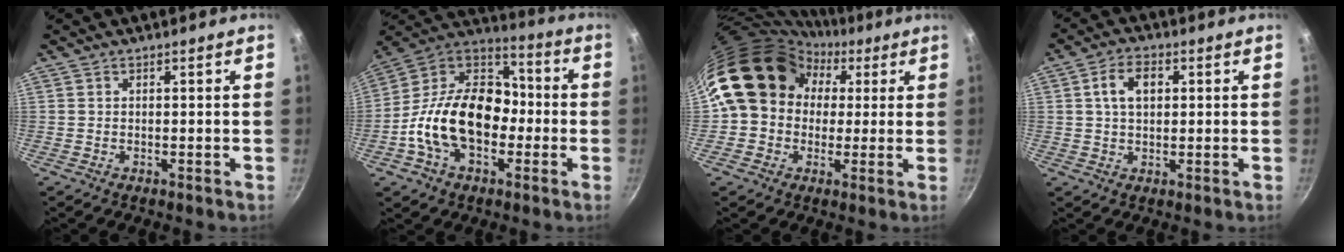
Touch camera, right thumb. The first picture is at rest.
{"total": 21.5, "force": [-4.2, 14.6, 15.2], "torque": [-0.234, 0.057, -0.090]}
{"total": 16.7, "force": [2.7, 14.2, 8.2], "torque": [-0.105, 0.047, 0.031]}
{"total": 6.3, "force": [1.5, 4.0, 4.6], "torque": [-0.066, 0.008, 0.023]}